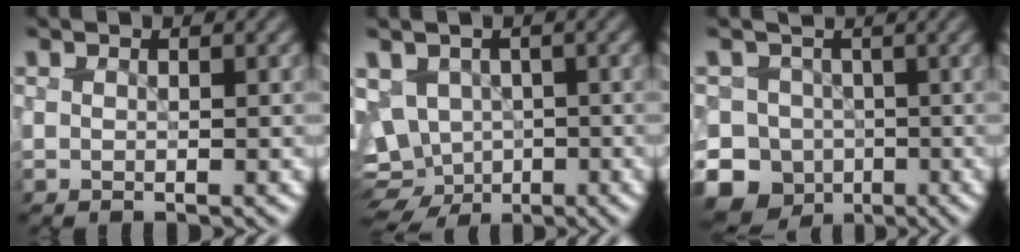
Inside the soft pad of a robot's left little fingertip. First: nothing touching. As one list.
[{"total": 7.2, "force": [-1.8, 5.9, 3.7], "torque": [-0.053, -0.013, -0.007]}, {"total": 11.3, "force": [-5.1, 9.6, 2.9], "torque": [-0.045, -0.017, -0.096]}]